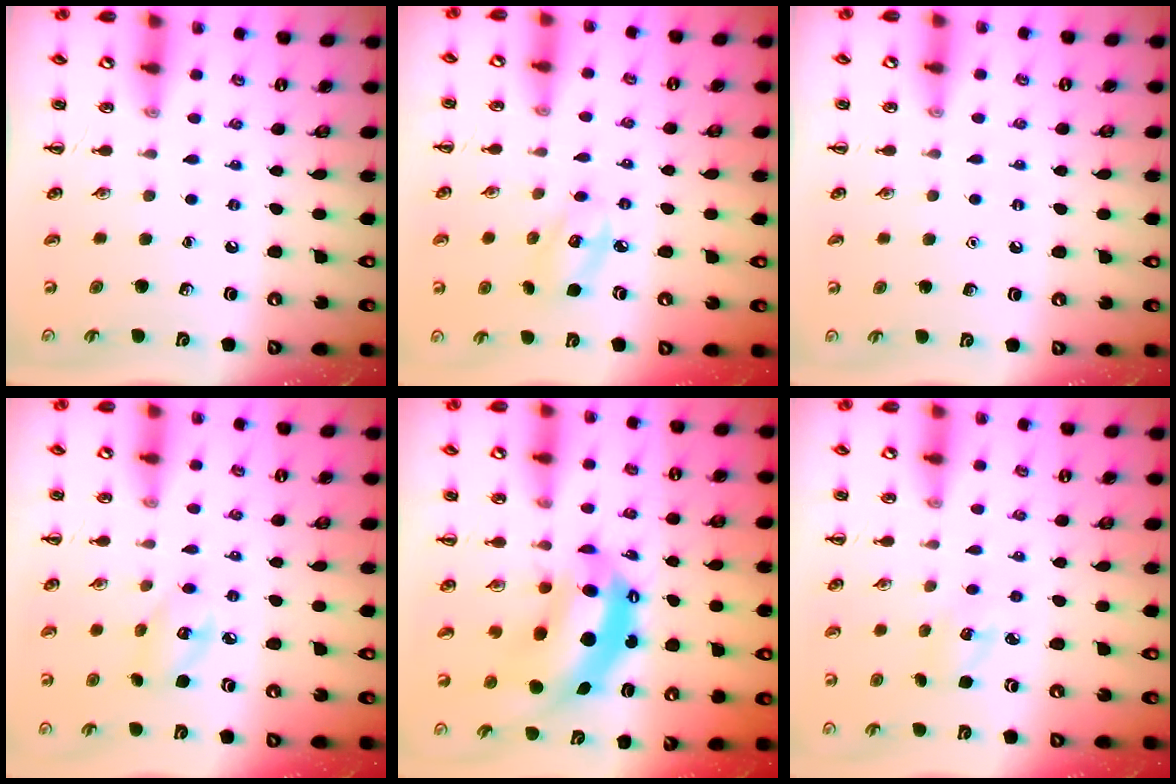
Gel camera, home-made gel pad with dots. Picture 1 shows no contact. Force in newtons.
{"total": 5.8, "press": 5.8, "slide": 0.6}
{"total": 1.6, "press": 1.6, "slide": 0.1}
{"total": 6.7, "press": 6.7, "slide": 0.9}
{"total": 8.0, "press": 7.7, "slide": 1.9}
{"total": 3.6, "press": 3.4, "slide": 1.0}